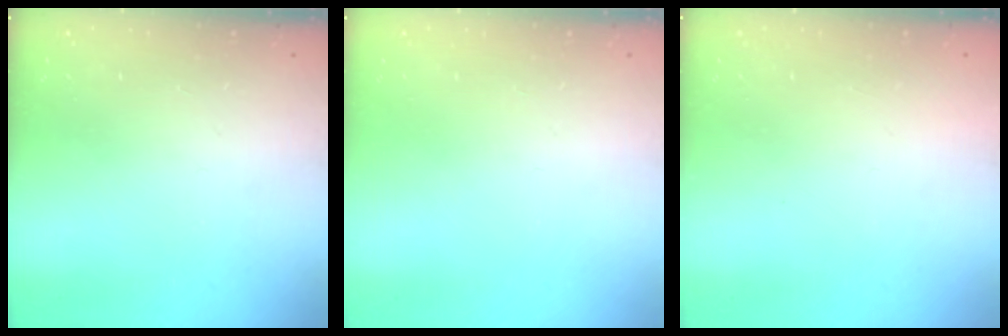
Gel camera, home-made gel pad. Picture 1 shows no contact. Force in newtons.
{"total": 0.0}
{"total": 1.5, "press": 1.5, "slide": 0.1}